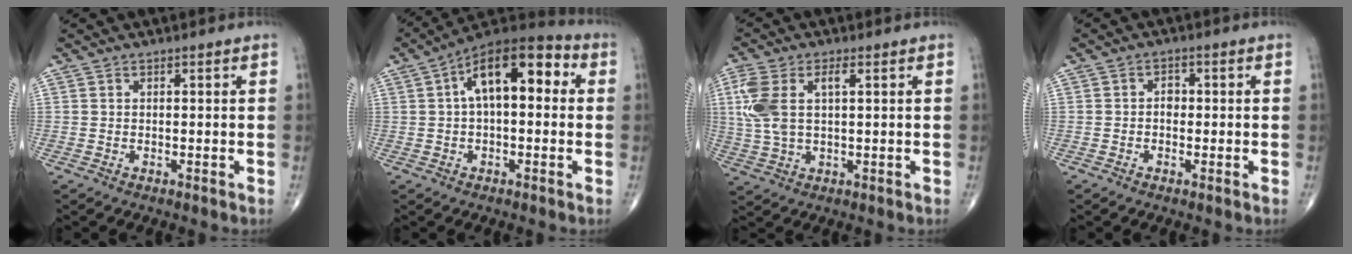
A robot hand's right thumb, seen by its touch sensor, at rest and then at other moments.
{"total": 14.6, "force": [2.7, 7.2, 12.4], "torque": [-0.168, 0.042, 0.033]}
{"total": 9.5, "force": [2.0, 4.7, 8.0], "torque": [-0.196, 0.016, 0.041]}
{"total": 2.0, "force": [-0.4, 1.6, 1.2], "torque": [-0.001, 0.010, -0.012]}